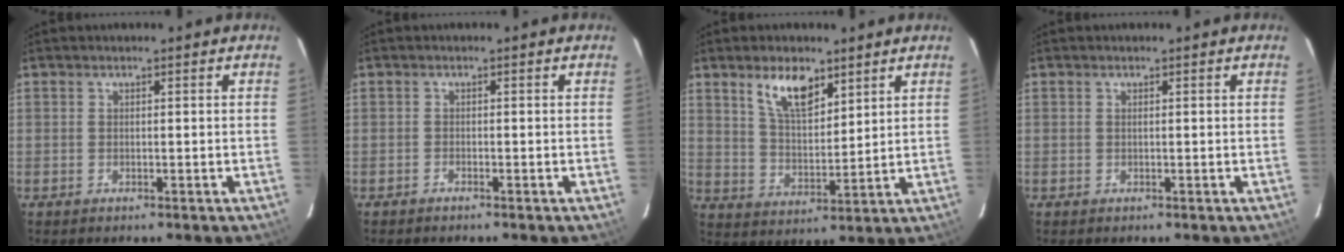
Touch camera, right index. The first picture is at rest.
{"total": 0.8, "force": [-0.7, 0.1, 0.1], "torque": [-0.004, 0.001, -0.016]}
{"total": 9.0, "force": [5.6, 3.8, 5.9], "torque": [-0.103, 0.005, 0.109]}
{"total": 0.0}